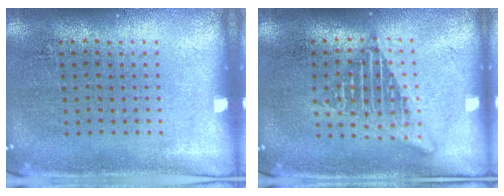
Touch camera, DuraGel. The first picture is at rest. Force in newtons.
{"total": 2.6, "press": 2.6, "slide": 0.3}